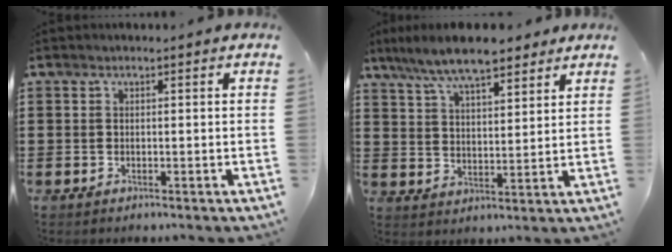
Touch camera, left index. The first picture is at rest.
{"total": 8.8, "force": [7.5, 1.8, 4.2], "torque": [-0.106, -0.014, 0.138]}